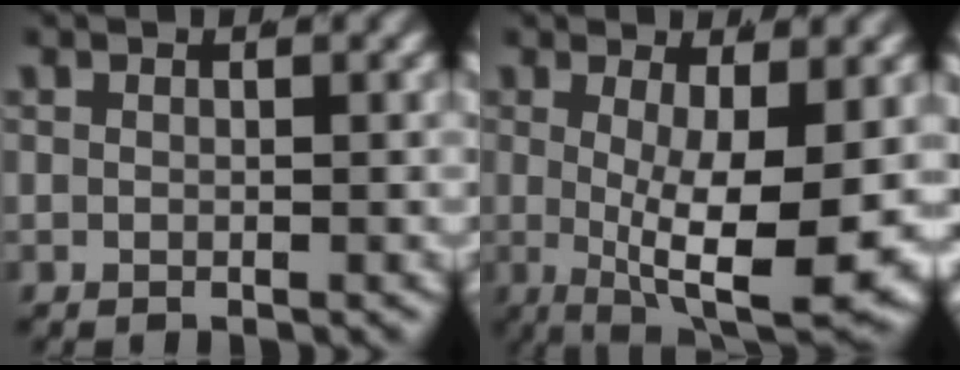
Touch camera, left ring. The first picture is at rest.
{"total": 10.5, "force": [-0.5, 3.6, 9.8], "torque": [-0.140, -0.027, 0.006]}